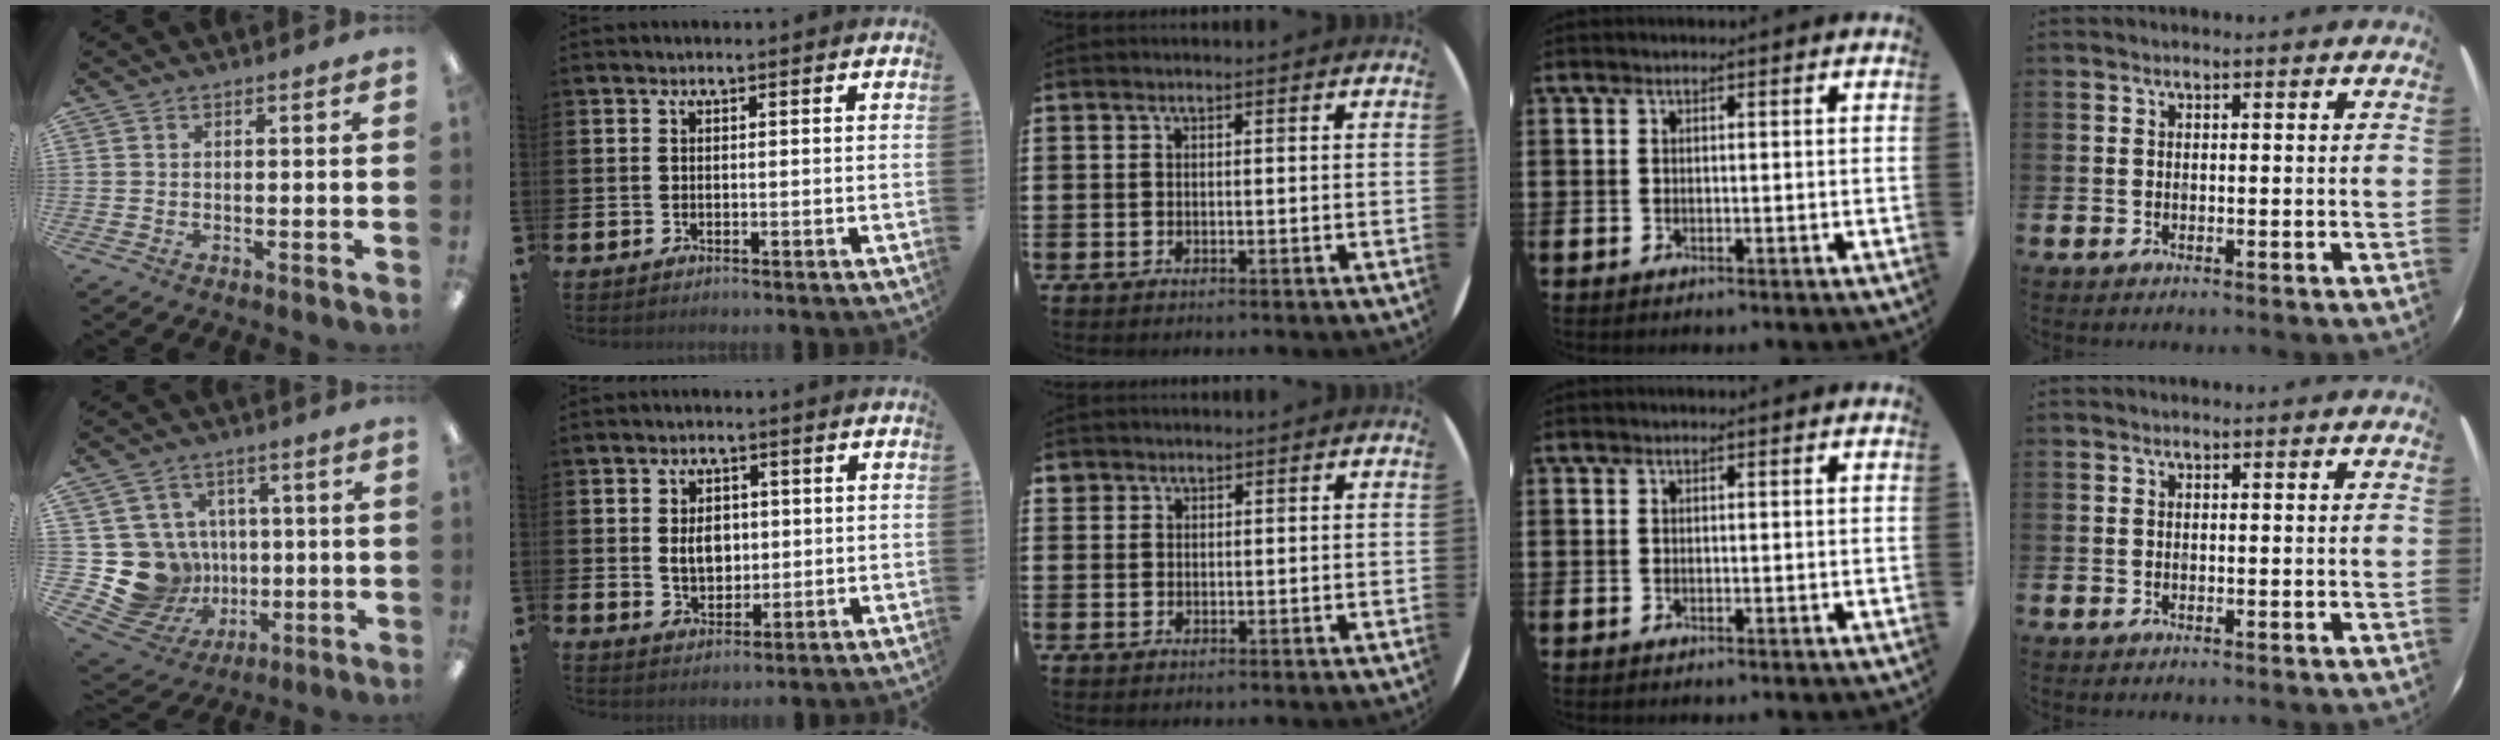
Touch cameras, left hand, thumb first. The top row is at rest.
{"thumb": {"total": 16.2, "force": [-0.9, 15.2, 5.5], "torque": [-0.146, -0.003, 0.020]}, "index": {"total": 4.3, "force": [0.7, 3.1, 2.9], "torque": [-0.042, 0.004, 0.005]}, "middle": {"total": 1.0, "force": [0.8, 0.6, -0.1], "torque": [0.000, 0.003, 0.017]}}